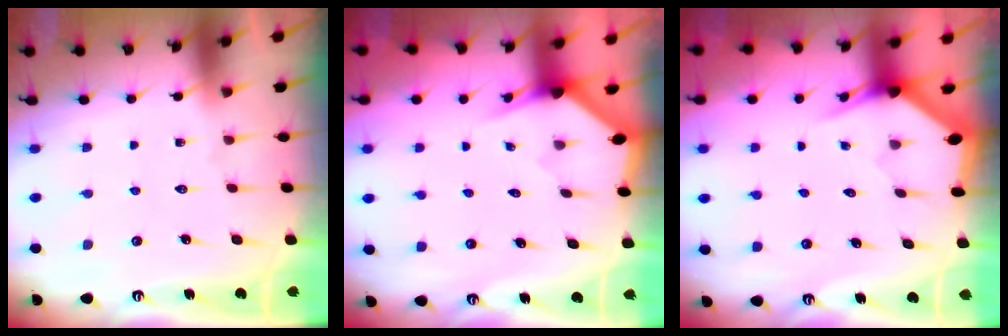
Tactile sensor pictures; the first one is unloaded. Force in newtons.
{"total": 2.2, "press": 2.2, "slide": 0.1}
{"total": 3.0, "press": 3.0, "slide": 0.1}